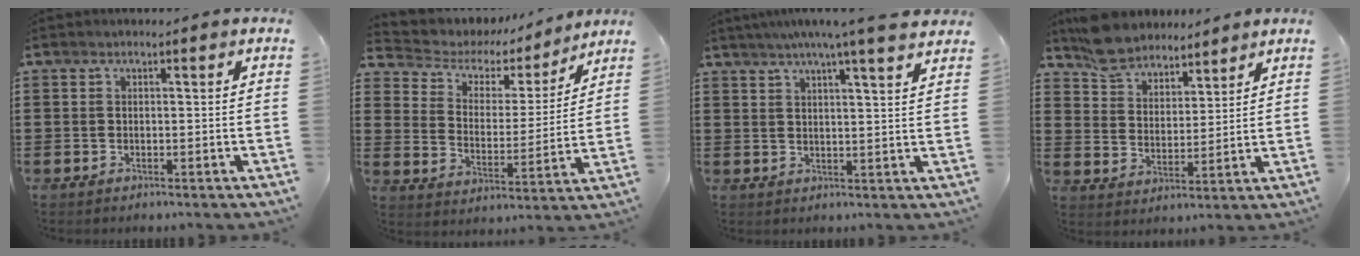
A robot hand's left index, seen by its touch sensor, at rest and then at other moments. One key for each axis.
{"total": 4.6, "fx": 3.5, "fy": 2.7, "fz": 1.2, "tx": -0.052, "ty": -0.024, "tz": 0.053}
{"total": 5.8, "fx": 4.7, "fy": -0.7, "fz": 3.4, "tx": -0.081, "ty": -0.011, "tz": 0.080}
{"total": 6.5, "fx": 6.0, "fy": 2.2, "fz": 1.0, "tx": -0.048, "ty": -0.016, "tz": 0.113}